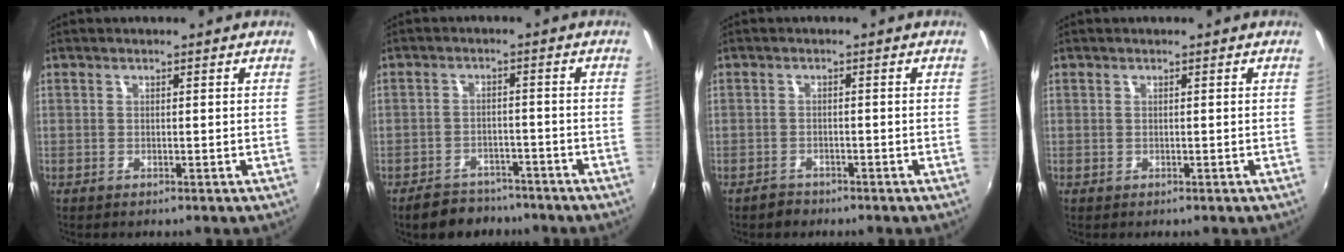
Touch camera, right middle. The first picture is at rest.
{"total": 8.1, "force": [-6.8, 4.0, 2.0], "torque": [-0.055, 0.008, -0.095]}
{"total": 2.0, "force": [-1.6, 1.1, 0.1], "torque": [-0.007, 0.001, -0.028]}
{"total": 0.0}